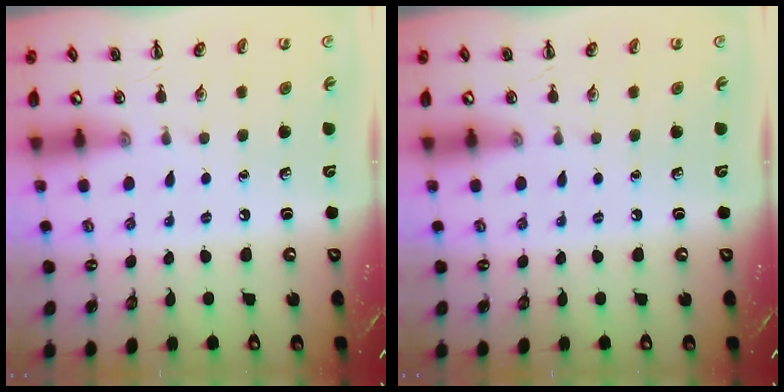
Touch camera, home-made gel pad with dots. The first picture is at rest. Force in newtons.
{"total": 0.0}